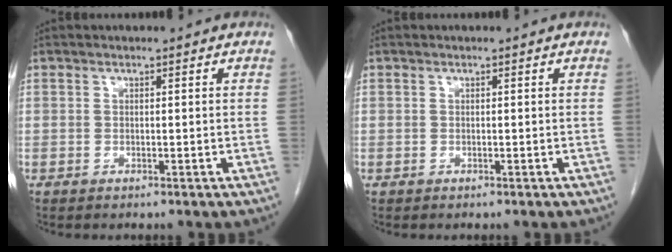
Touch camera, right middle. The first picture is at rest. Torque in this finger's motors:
{"motor_torque": [0.01, 0.04, -0.04, 0.00]}